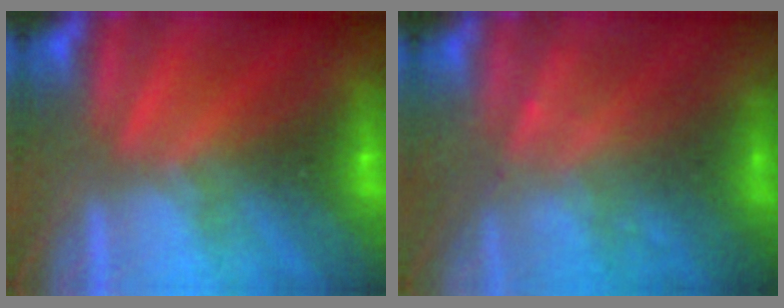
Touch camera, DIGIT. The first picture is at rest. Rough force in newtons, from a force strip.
{"total": 2.3}